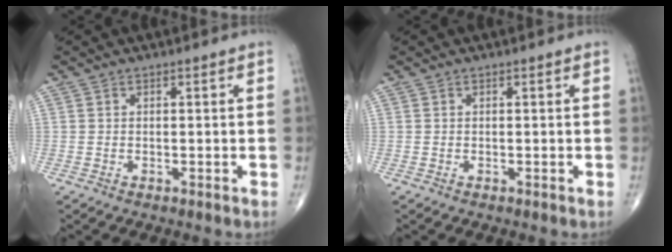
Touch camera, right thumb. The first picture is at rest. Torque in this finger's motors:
{"motor_torque": [-0.13, 0.14, -0.18, -0.08, 0.00]}